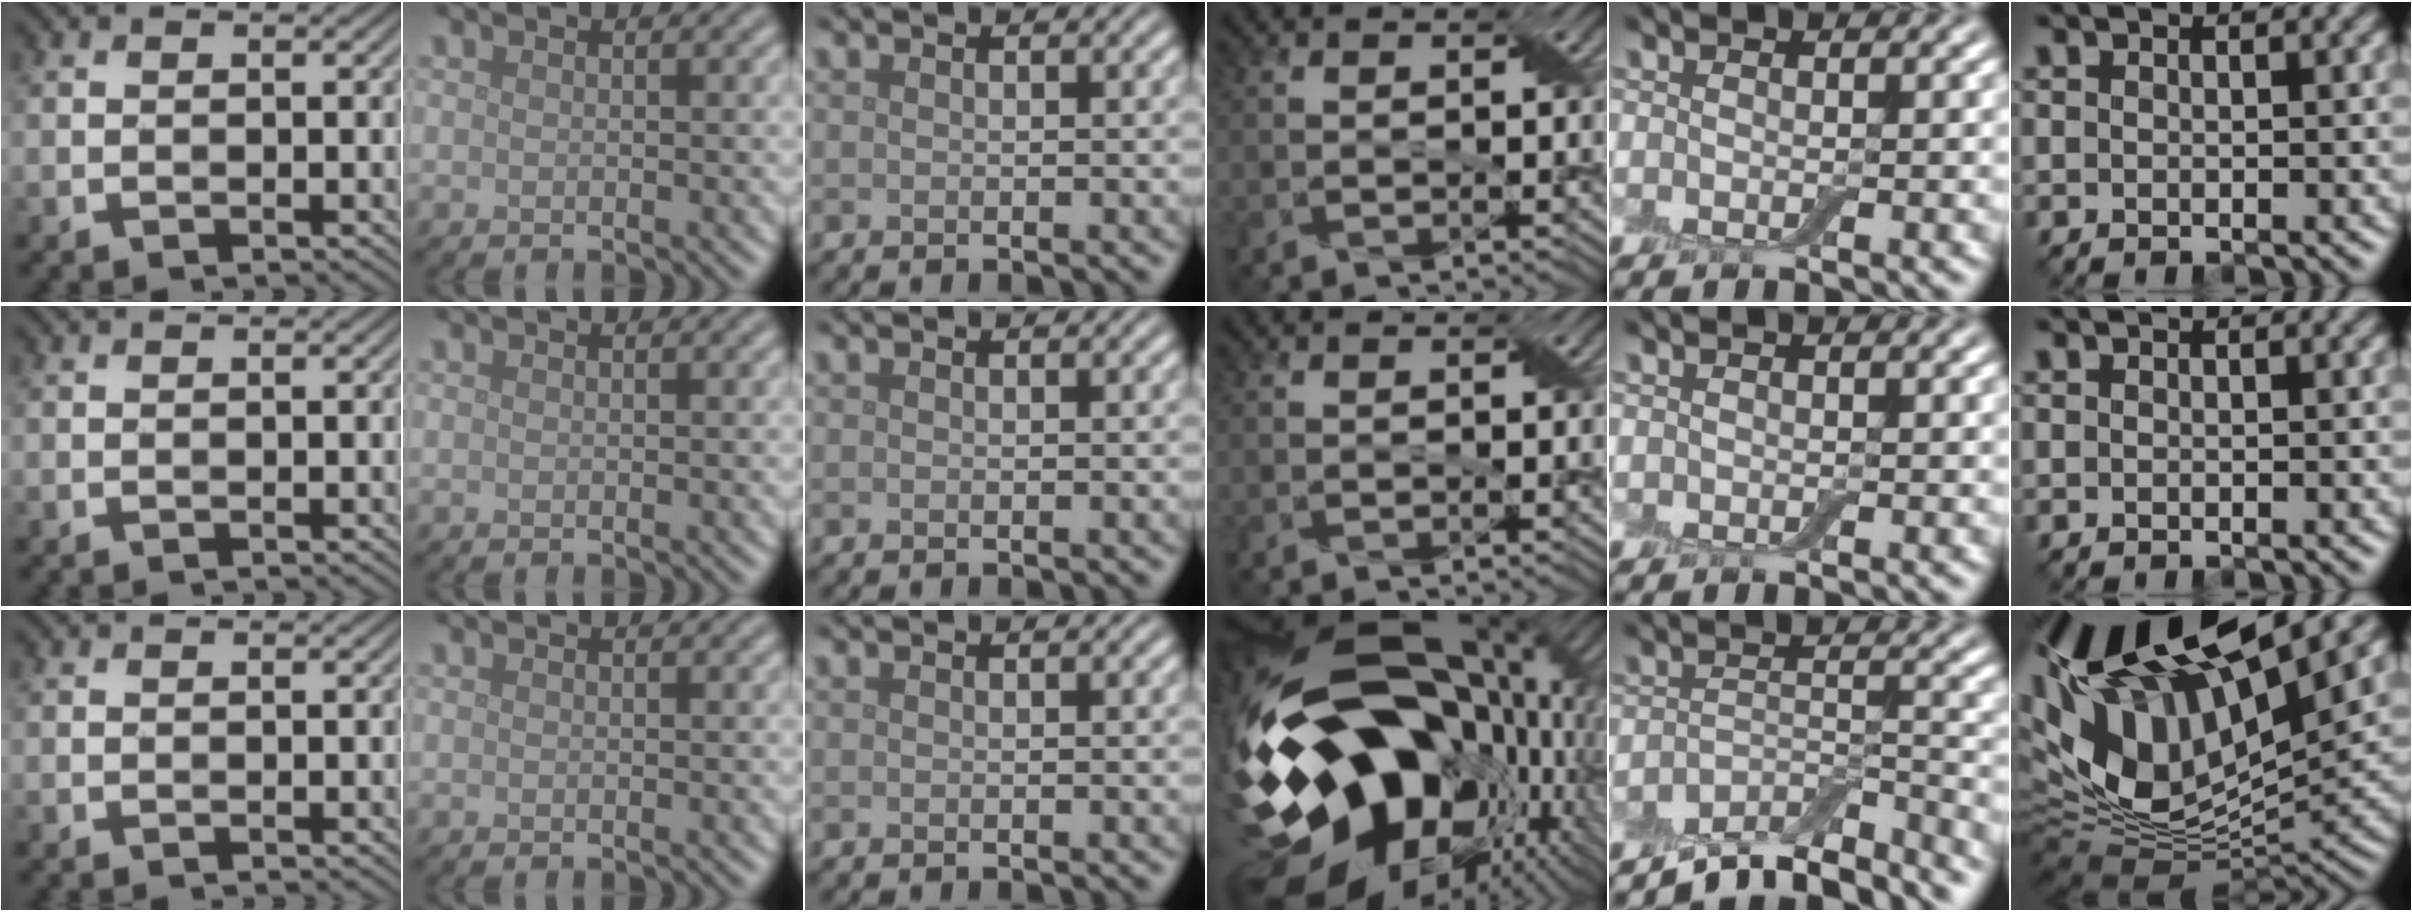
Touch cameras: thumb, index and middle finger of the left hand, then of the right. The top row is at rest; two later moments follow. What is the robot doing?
{"motion": "wrap", "object": "cling film"}